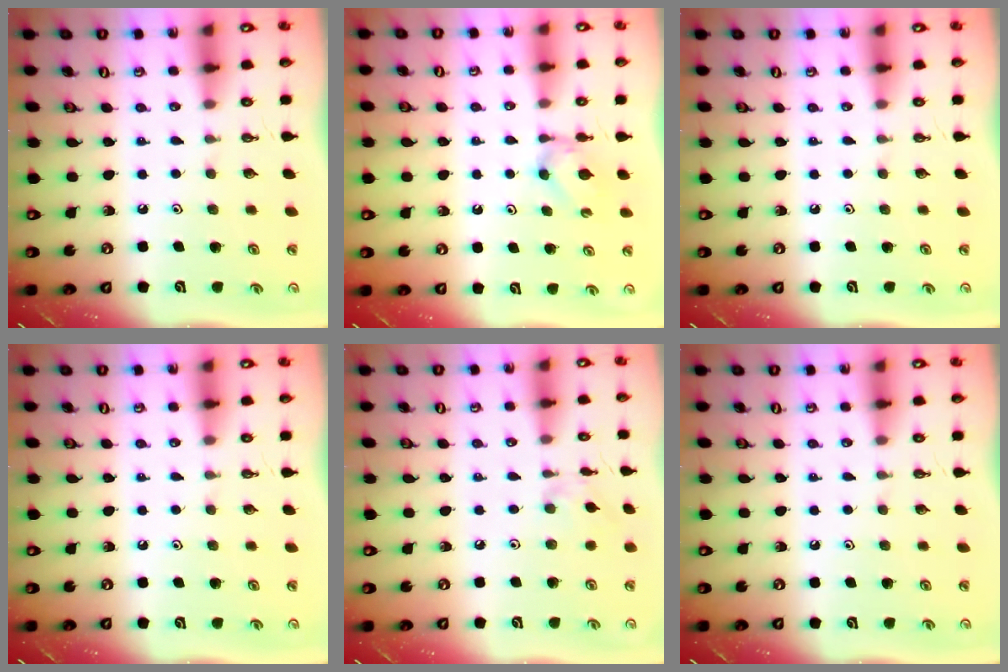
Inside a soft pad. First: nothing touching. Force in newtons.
{"total": 3.7, "press": 3.6, "slide": 0.6}
{"total": 0.0}
{"total": 0.0}
{"total": 1.1, "press": 1.0, "slide": 0.2}
{"total": 0.0}